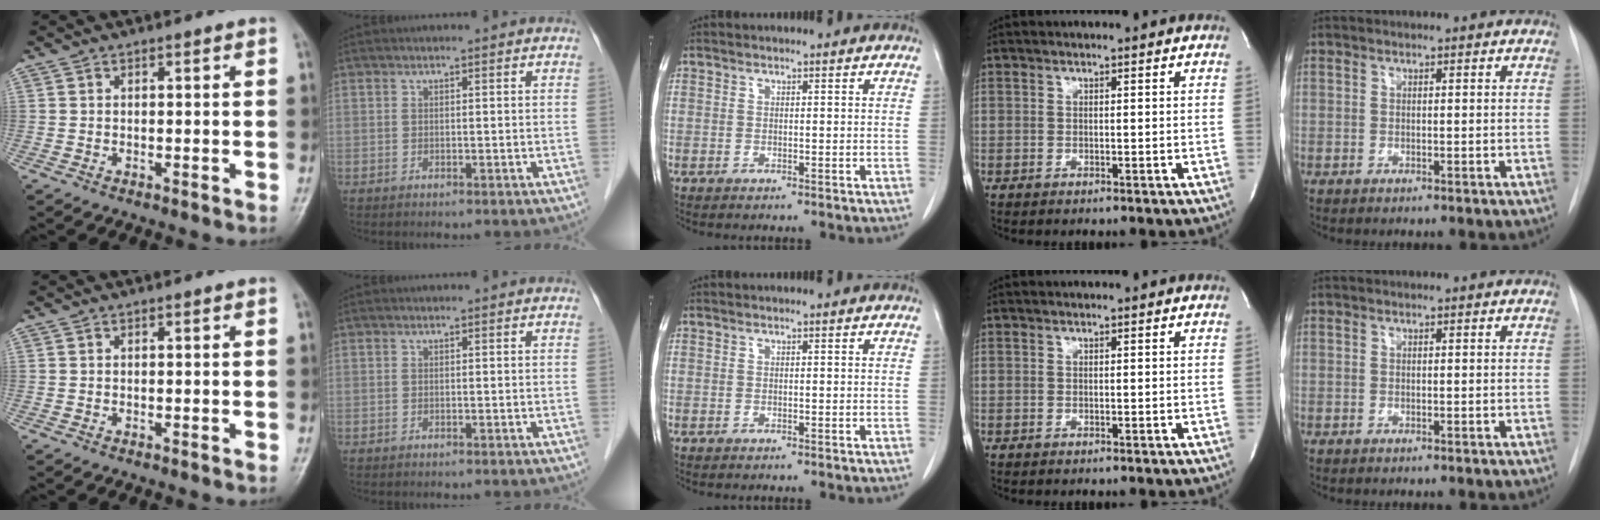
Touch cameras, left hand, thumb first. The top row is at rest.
{}